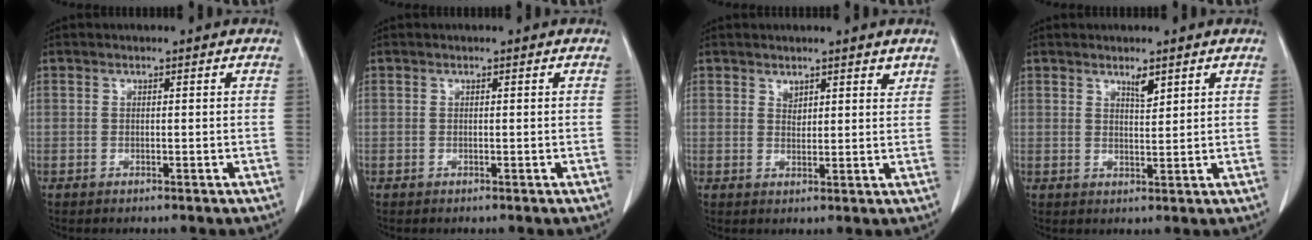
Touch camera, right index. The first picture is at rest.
{"total": 0.0}
{"total": 2.8, "force": [2.1, 1.4, 1.0], "torque": [-0.009, -0.005, 0.034]}
{"total": 2.2, "force": [1.6, 0.5, 1.5], "torque": [-0.027, -0.004, 0.030]}